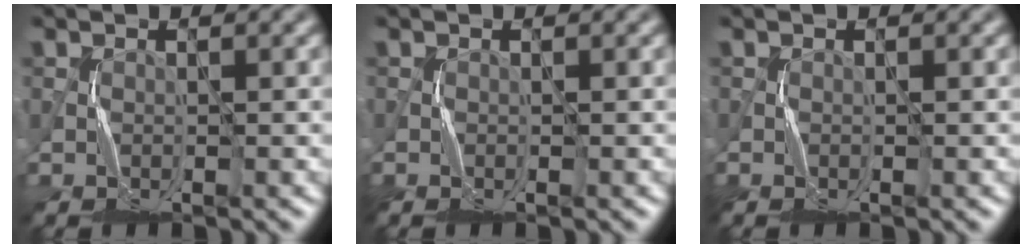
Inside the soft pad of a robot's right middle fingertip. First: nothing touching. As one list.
[{"total": 0.0}, {"total": 0.0}]